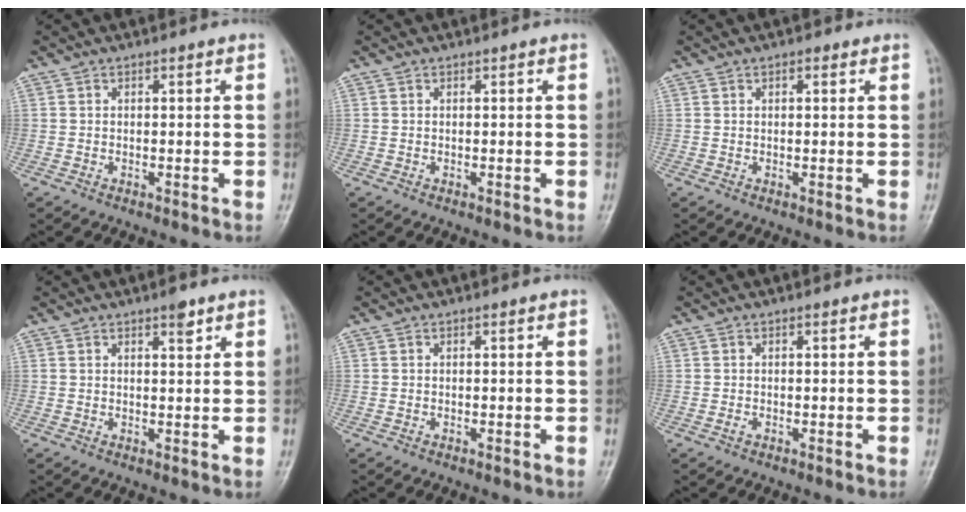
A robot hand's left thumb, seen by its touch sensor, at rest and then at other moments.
{"total": 0.0}
{"total": 1.4, "force": [0.7, 0.8, 1.0], "torque": [-0.009, 0.001, 0.006]}
{"total": 2.4, "force": [1.6, 0.8, 1.7], "torque": [-0.019, -0.008, 0.022]}
{"total": 0.0}
{"total": 1.0, "force": [-0.2, 0.7, 0.8], "torque": [-0.013, 0.001, -0.005]}